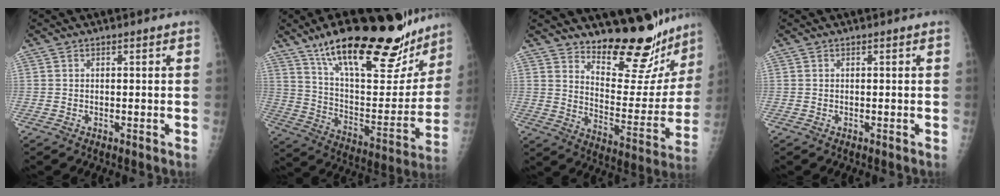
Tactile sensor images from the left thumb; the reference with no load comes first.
{"total": 30.8, "force": [21.7, 10.3, 19.2], "torque": [-0.254, -0.069, 0.336]}
{"total": 18.1, "force": [16.3, 5.1, 5.8], "torque": [-0.025, -0.148, 0.228]}
{"total": 0.0}